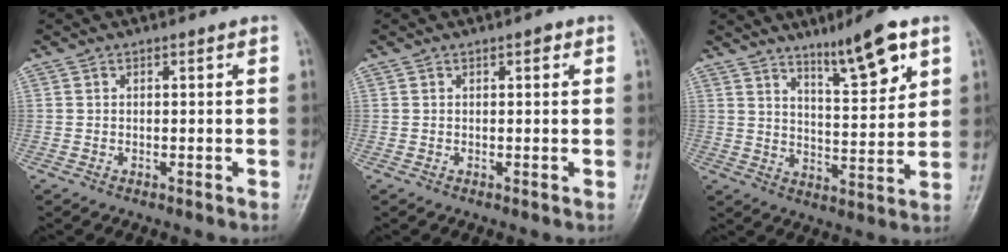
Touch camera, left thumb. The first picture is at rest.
{"total": 0.9, "force": [0.4, 0.4, 0.7], "torque": [-0.005, 0.001, 0.003]}
{"total": 10.4, "force": [6.6, 1.9, 7.8], "torque": [-0.117, -0.045, 0.111]}